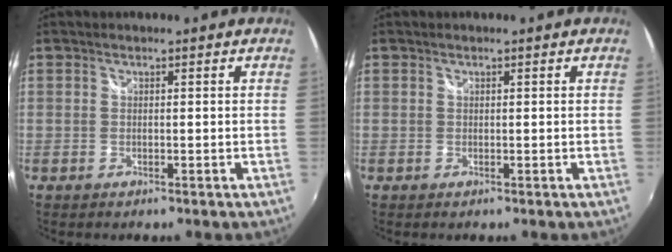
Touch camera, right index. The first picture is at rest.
{"total": 0.9, "force": [0.3, -0.8, -0.2], "torque": [0.007, 0.000, 0.002]}